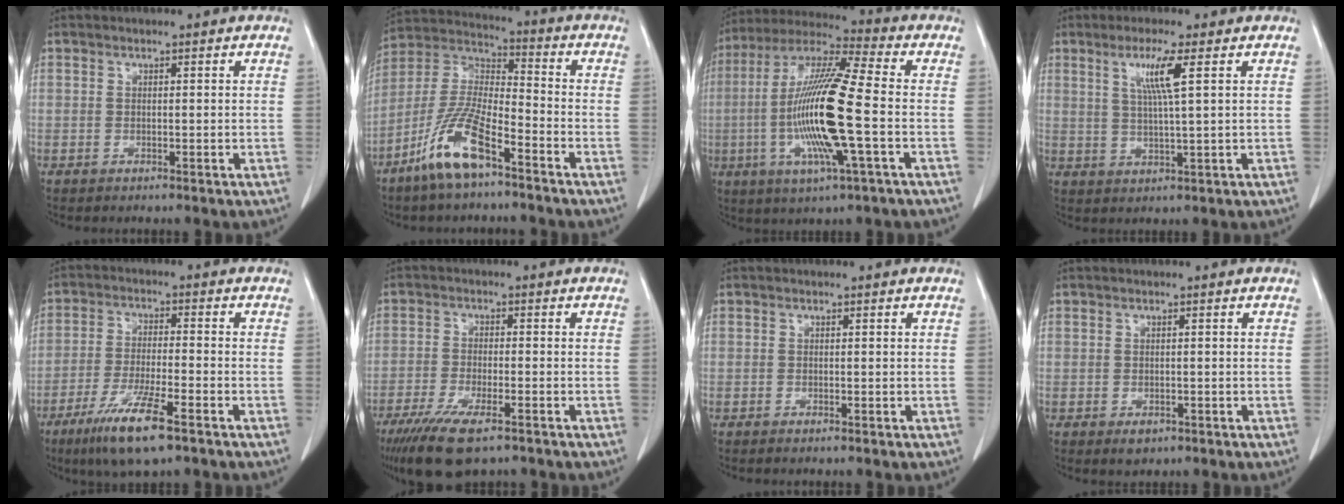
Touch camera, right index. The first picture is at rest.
{"total": 11.9, "force": [-7.3, 2.4, 9.1], "torque": [-0.196, -0.012, -0.142]}
{"total": 17.4, "force": [-3.0, 0.7, 17.1], "torque": [-0.350, -0.010, -0.064]}
{"total": 5.5, "force": [2.1, -0.7, 5.1], "torque": [-0.097, -0.002, 0.041]}
{"total": 9.9, "force": [-6.1, 0.9, 7.8], "torque": [-0.152, -0.023, -0.107]}
{"total": 10.1, "force": [-7.0, 2.2, 6.9], "torque": [-0.120, -0.023, -0.110]}
{"total": 0.6, "force": [-0.5, 0.0, 0.3], "torque": [-0.007, -0.001, -0.007]}
{"total": 1.7, "force": [-1.0, 1.2, 0.8], "torque": [-0.009, 0.001, -0.005]}